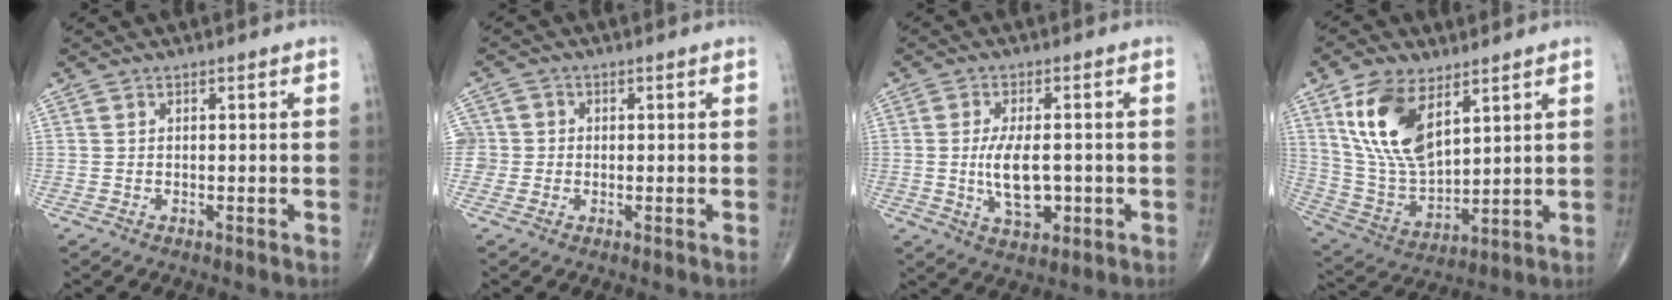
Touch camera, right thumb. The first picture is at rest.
{"total": 3.9, "force": [-0.3, 3.8, 0.4], "torque": [0.013, 0.011, -0.011]}
{"total": 8.3, "force": [-0.8, 4.0, 7.2], "torque": [-0.125, -0.006, -0.009]}
{"total": 15.7, "force": [7.4, 8.0, 11.4], "torque": [-0.209, -0.030, 0.156]}